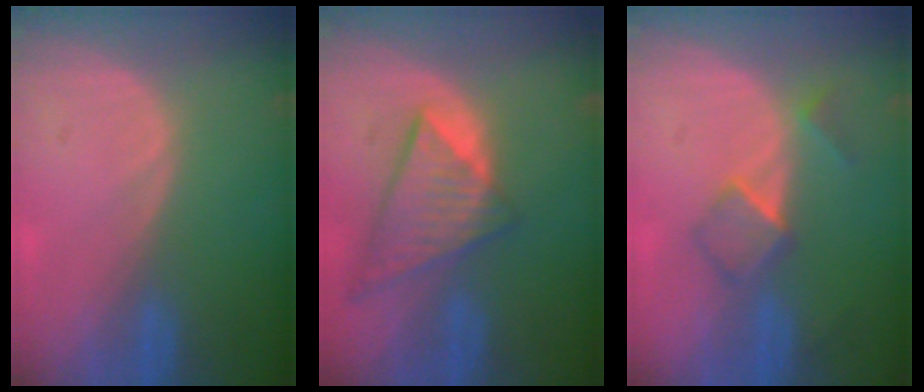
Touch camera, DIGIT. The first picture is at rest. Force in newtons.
{"total": 9.0, "press": 7.9, "slide": 4.4}
{"total": 5.1, "press": 4.4, "slide": 2.4}